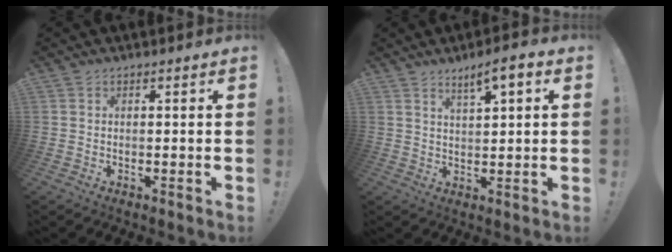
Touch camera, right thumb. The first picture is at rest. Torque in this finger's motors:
{"motor_torque": [-0.44, 0.65, -0.02, 0.00, 0.16]}